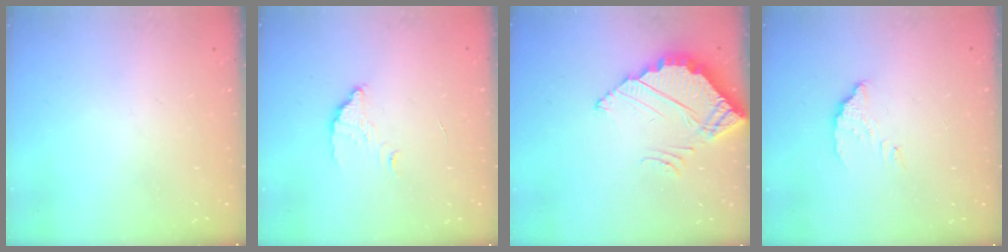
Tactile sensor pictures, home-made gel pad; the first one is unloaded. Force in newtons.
{"total": 2.6, "press": 2.6, "slide": 0.1}
{"total": 4.0, "press": 4.0, "slide": 0.3}
{"total": 3.1, "press": 3.1, "slide": 0.1}